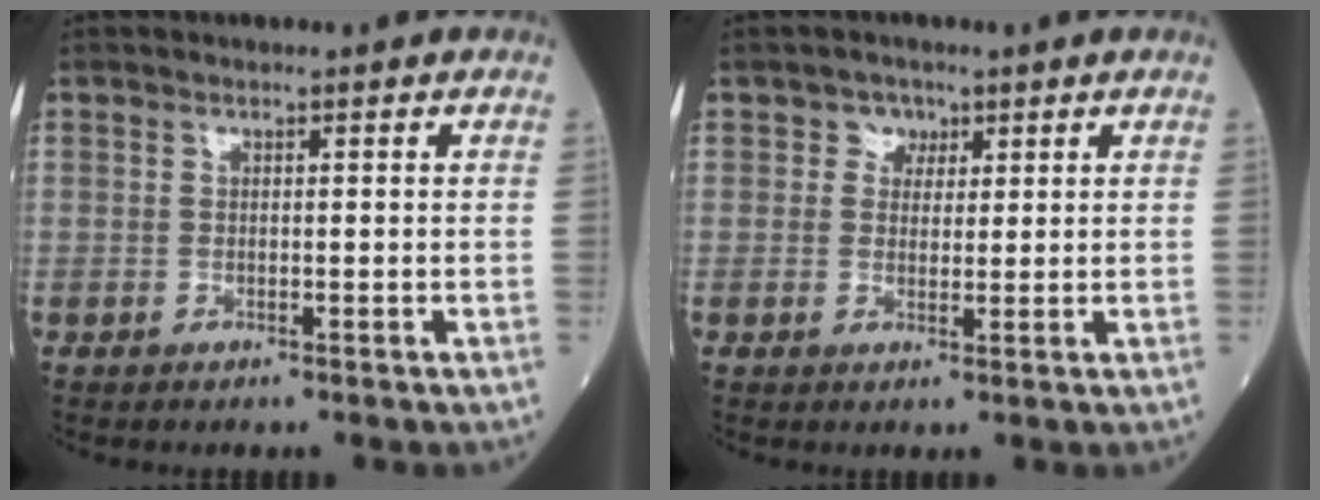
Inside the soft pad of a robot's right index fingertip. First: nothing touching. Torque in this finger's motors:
{"motor_torque": [-0.01, 0.20, -0.04, 0.01]}